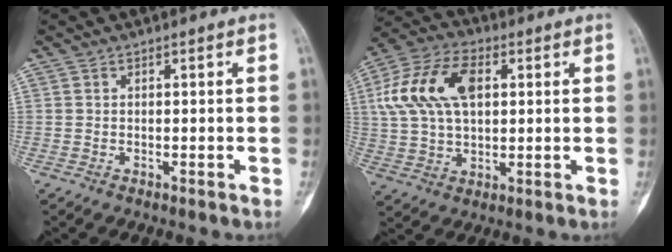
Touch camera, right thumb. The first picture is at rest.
{"total": 15.3, "force": [3.6, 9.3, 11.6], "torque": [-0.223, 0.015, 0.063]}